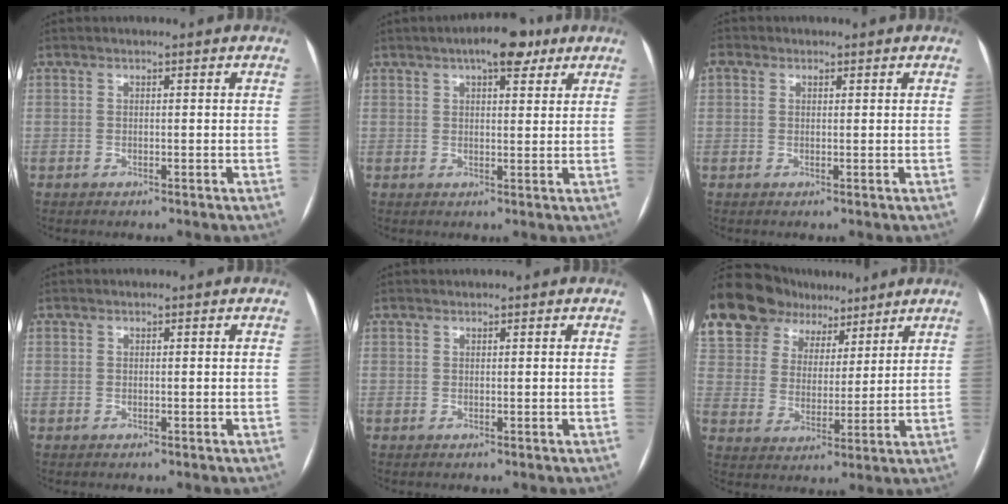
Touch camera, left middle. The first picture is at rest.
{"total": 6.5, "force": [4.1, 2.4, 4.5], "torque": [-0.067, 0.016, 0.056]}
{"total": 0.6, "force": [0.0, -0.1, -0.6], "torque": [0.013, 0.002, -0.003]}
{"total": 1.9, "force": [-0.5, -1.4, -1.2], "torque": [0.024, -0.005, -0.005]}
{"total": 1.7, "force": [0.1, -1.2, -1.2], "torque": [0.024, 0.002, 0.005]}
{"total": 20.5, "force": [15.2, 11.7, 7.2], "torque": [-0.197, 0.055, 0.277]}